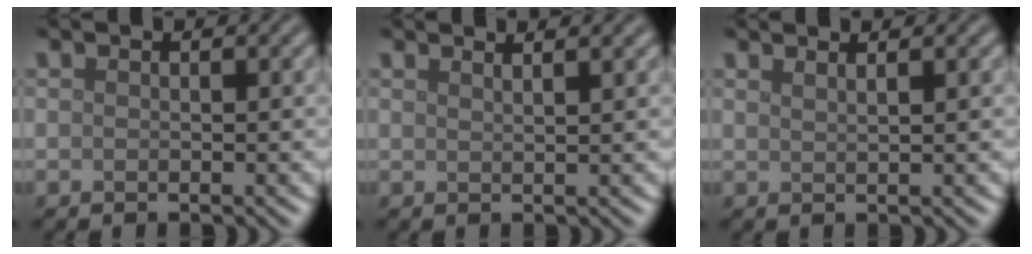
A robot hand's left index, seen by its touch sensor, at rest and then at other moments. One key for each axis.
{"total": 3.0, "fx": 2.2, "fy": 1.2, "fz": 1.6, "tx": 0.007, "ty": 0.017, "tz": -0.001}
{"total": 1.9, "fx": 1.3, "fy": 0.8, "fz": 1.1, "tx": 0.005, "ty": 0.001, "tz": 0.001}